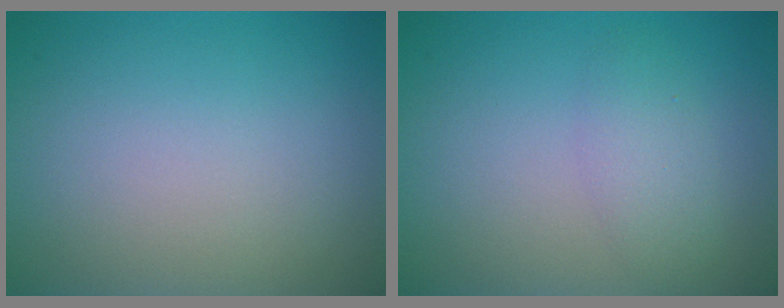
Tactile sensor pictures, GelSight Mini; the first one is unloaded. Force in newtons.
{"total": 2.2, "press": 2.2, "slide": 0.1}